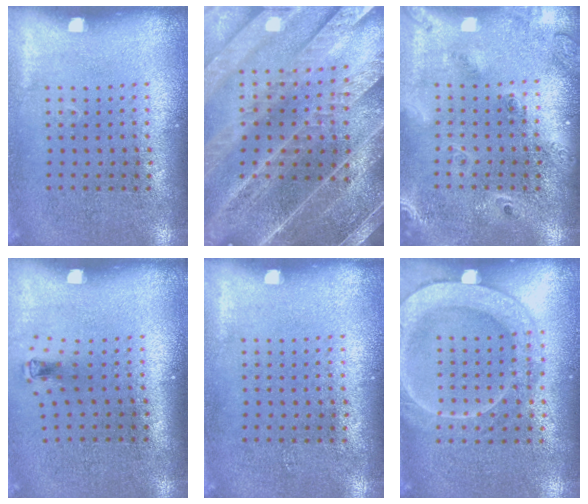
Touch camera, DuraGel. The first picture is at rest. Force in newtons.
{"total": 4.4, "press": 4.0, "slide": 2.0}
{"total": 2.0, "press": 1.7, "slide": 1.0}
{"total": 0.6, "press": 0.3, "slide": 0.6}
{"total": 0.0}
{"total": 2.0, "press": 2.0, "slide": 0.3}